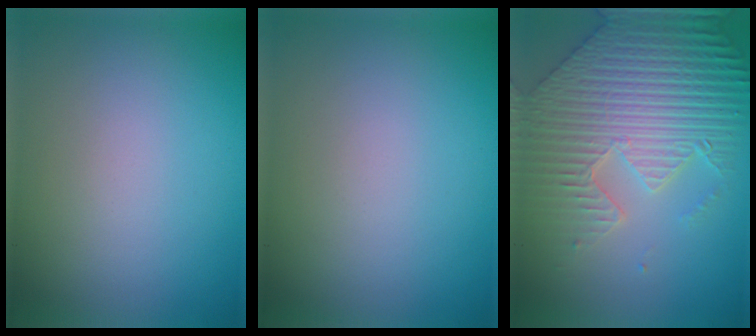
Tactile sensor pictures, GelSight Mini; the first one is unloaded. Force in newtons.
{"total": 0.0}
{"total": 8.4, "press": 6.5, "slide": 5.3}